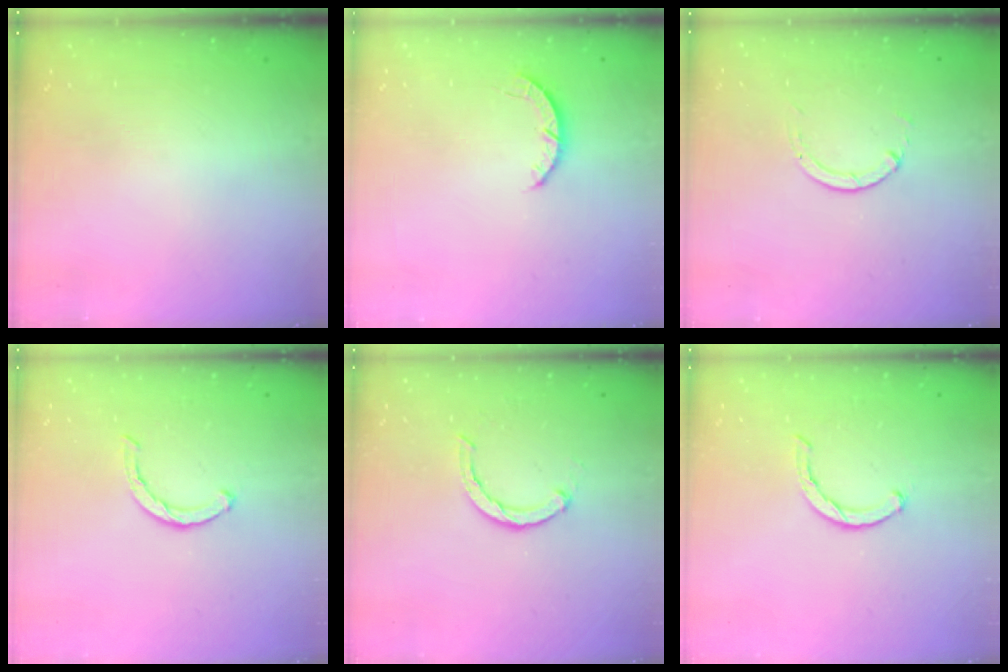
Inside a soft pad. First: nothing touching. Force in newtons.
{"total": 2.8, "press": 2.8, "slide": 0.4}
{"total": 1.3, "press": 1.3, "slide": 0.2}
{"total": 2.1, "press": 2.1, "slide": 0.3}
{"total": 2.3, "press": 2.3, "slide": 0.3}
{"total": 2.3, "press": 2.2, "slide": 0.5}